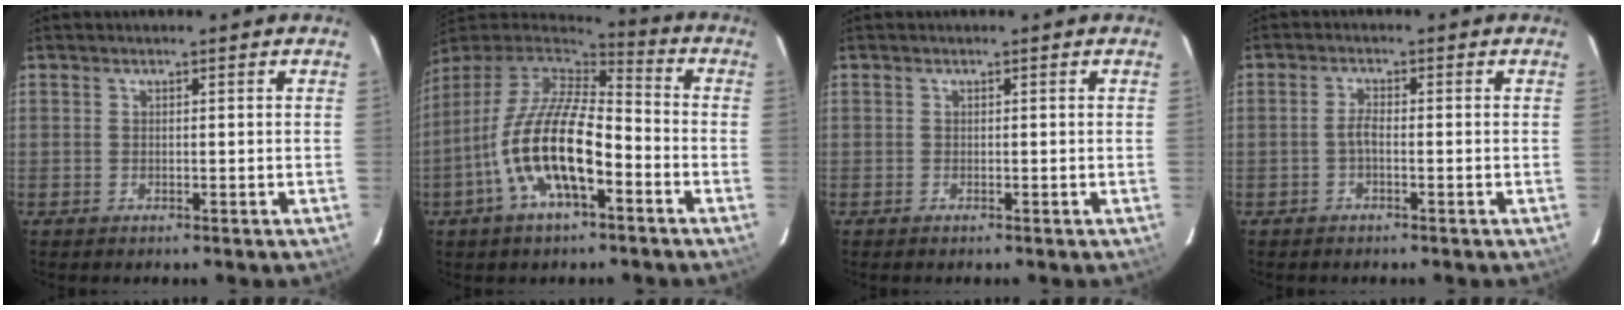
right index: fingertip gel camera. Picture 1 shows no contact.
{"total": 17.4, "force": [-6.5, 6.2, 14.9], "torque": [-0.295, -0.012, -0.127]}
{"total": 0.0}
{"total": 1.9, "force": [-0.8, 0.5, 1.6], "torque": [-0.035, 0.006, -0.018]}